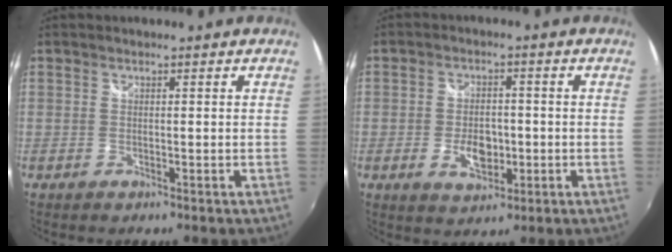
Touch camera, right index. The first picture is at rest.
{"total": 6.3, "force": [-1.5, 3.9, 4.7], "torque": [-0.090, -0.004, -0.022]}